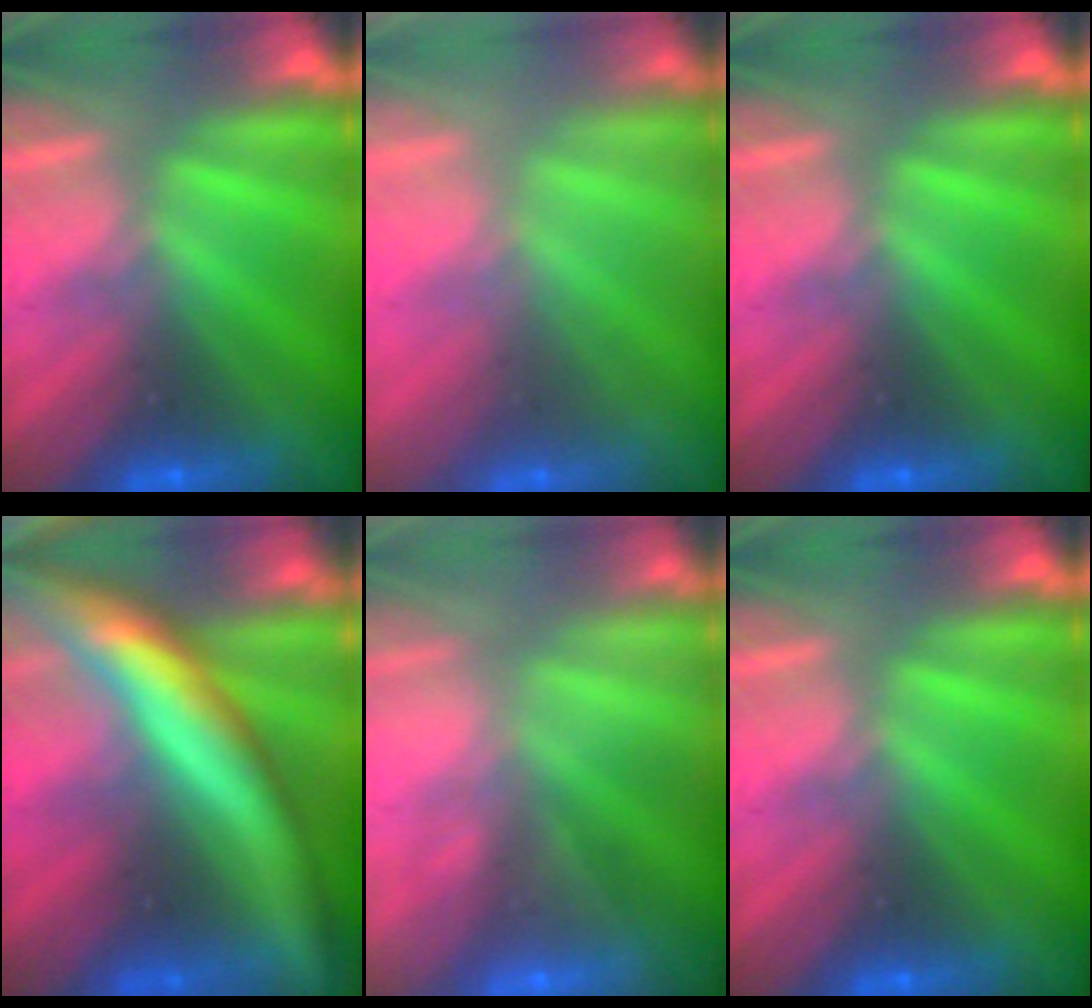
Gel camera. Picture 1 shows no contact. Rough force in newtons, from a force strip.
{"total": 2.2}
{"total": 0.0}
{"total": 8.7}
{"total": 2.3}
{"total": 0.0}